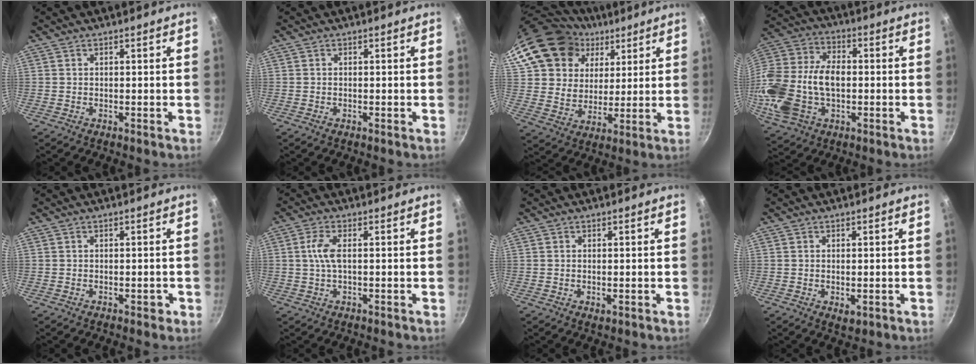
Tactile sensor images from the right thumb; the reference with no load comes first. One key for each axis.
{"total": 0.0}
{"total": 22.4, "fx": 11.1, "fy": 16.7, "fz": 10.0, "tx": -0.184, "ty": 0.004, "tz": 0.206}
{"total": 20.2, "fx": -1.9, "fy": 13.2, "fz": 15.2, "tx": -0.304, "ty": 0.033, "tz": -0.035}
{"total": 1.4, "fx": -0.6, "fy": 0.9, "fz": 1.0, "tx": -0.004, "ty": 0.007, "tz": -0.008}
{"total": 4.2, "fx": 0.3, "fy": 1.6, "fz": 3.9, "tx": -0.092, "ty": 0.006, "tz": 0.002}
{"total": 1.0, "fx": 0.1, "fy": 0.6, "fz": 0.8, "tx": -0.013, "ty": -0.002, "tz": 0.000}
{"total": 2.4, "fx": -0.2, "fy": 1.4, "fz": 1.9, "tx": -0.029, "ty": -0.008, "tz": -0.002}